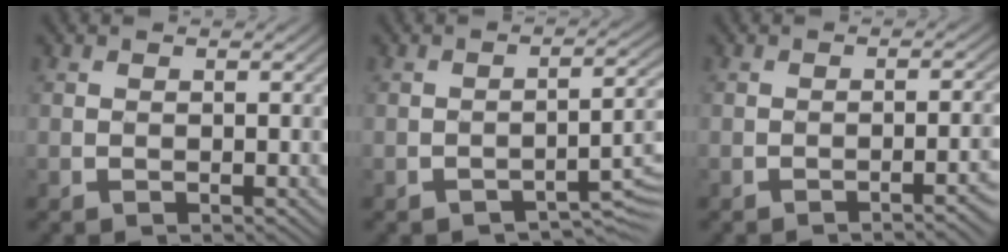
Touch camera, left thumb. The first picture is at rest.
{"total": 4.4, "force": [-2.9, 1.2, 3.0], "torque": [-0.040, 0.010, -0.044]}
{"total": 3.7, "force": [-1.8, 0.8, 3.1], "torque": [-0.027, 0.014, -0.032]}